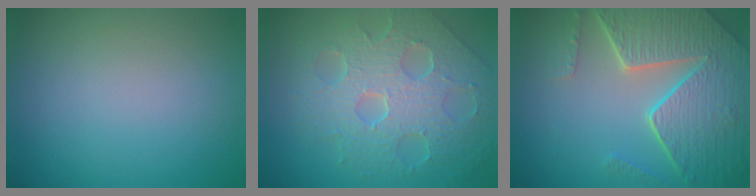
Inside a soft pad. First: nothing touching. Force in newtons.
{"total": 8.7, "press": 5.9, "slide": 6.4}
{"total": 8.1, "press": 5.9, "slide": 5.5}